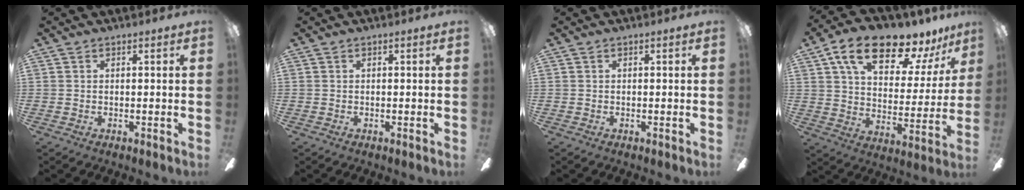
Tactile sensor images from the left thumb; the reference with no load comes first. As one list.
[{"total": 0.0}, {"total": 0.0}, {"total": 17.7, "force": [12.7, 7.0, 10.1], "torque": [-0.169, -0.078, 0.216]}]